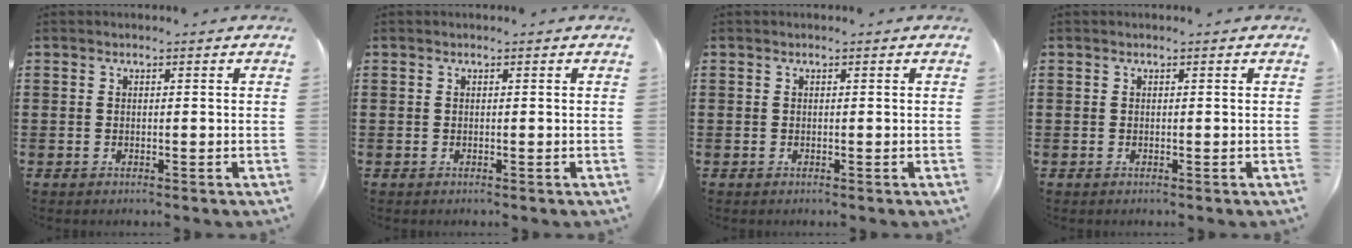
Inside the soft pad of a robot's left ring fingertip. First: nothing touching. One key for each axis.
{"total": 0.0}
{"total": 0.0}
{"total": 0.0}